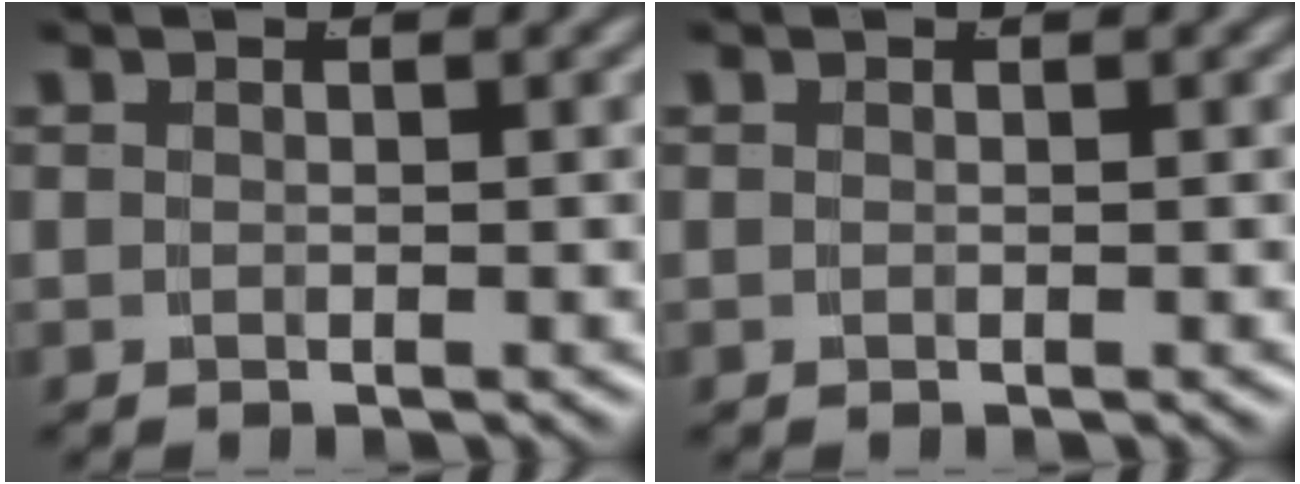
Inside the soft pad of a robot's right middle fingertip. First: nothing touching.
{"total": 0.0}